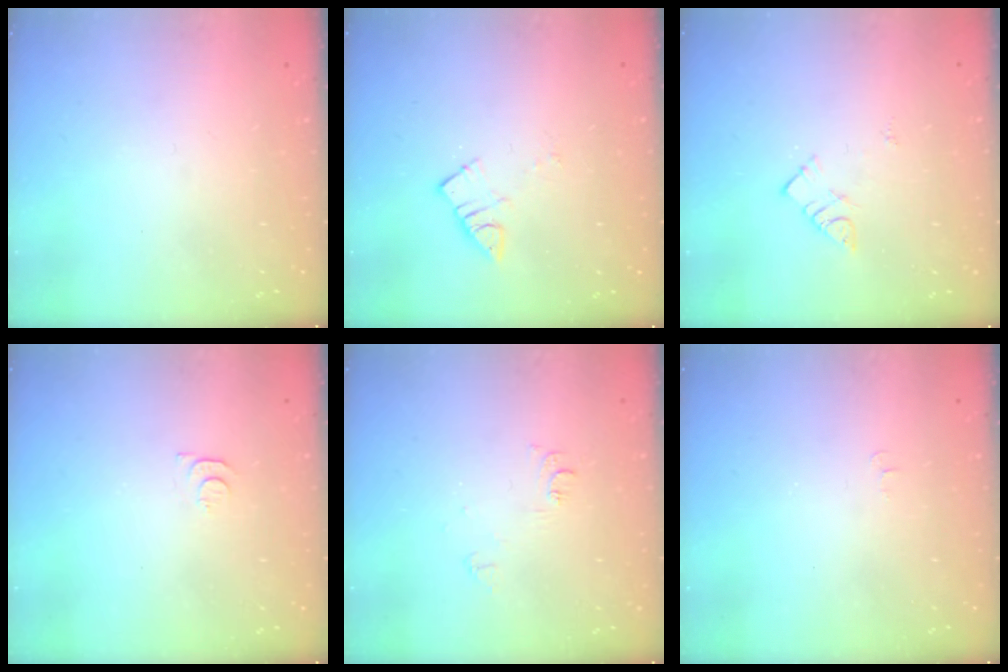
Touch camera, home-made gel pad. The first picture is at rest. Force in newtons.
{"total": 4.1, "press": 4.1, "slide": 0.2}
{"total": 5.6, "press": 5.6, "slide": 0.1}
{"total": 3.7, "press": 3.6, "slide": 0.4}
{"total": 6.3, "press": 6.3, "slide": 0.7}
{"total": 3.6, "press": 3.6, "slide": 0.4}